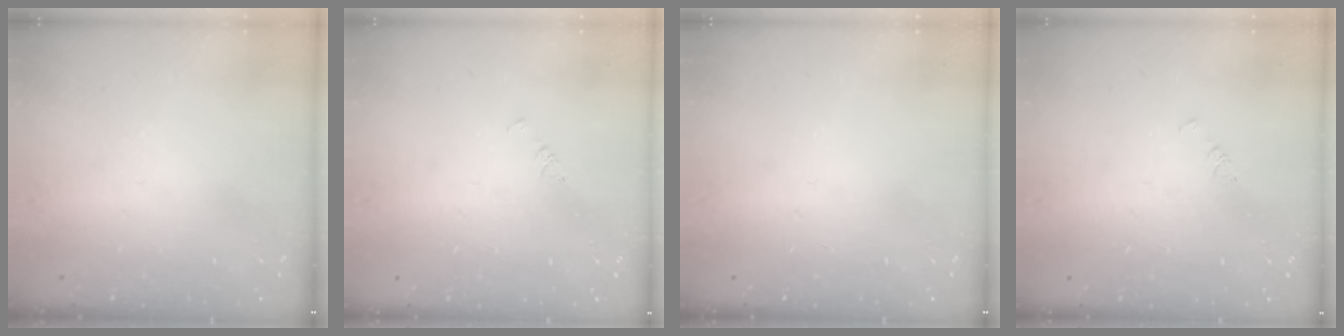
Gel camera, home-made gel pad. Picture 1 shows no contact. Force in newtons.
{"total": 1.1, "press": 1.1, "slide": 0.1}
{"total": 0.0}
{"total": 1.1, "press": 1.1, "slide": 0.1}